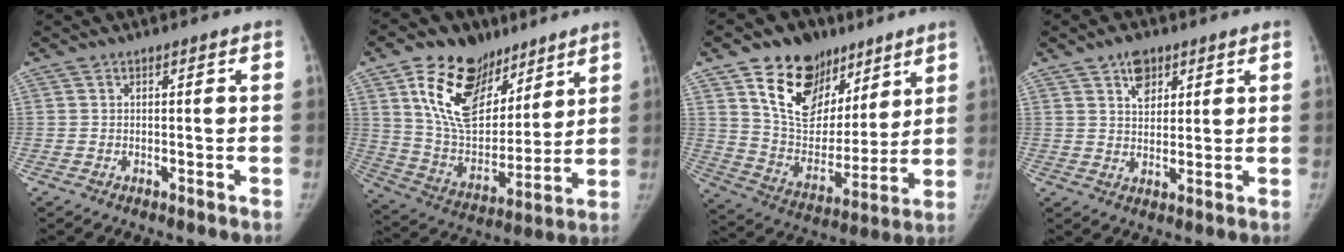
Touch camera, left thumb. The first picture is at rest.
{"total": 21.5, "force": [11.8, 13.5, 11.9], "torque": [-0.156, -0.050, 0.216]}
{"total": 20.1, "force": [11.3, 13.6, 9.6], "torque": [-0.106, -0.049, 0.202]}
{"total": 5.2, "force": [3.0, 3.2, 2.7], "torque": [-0.021, -0.018, 0.050]}